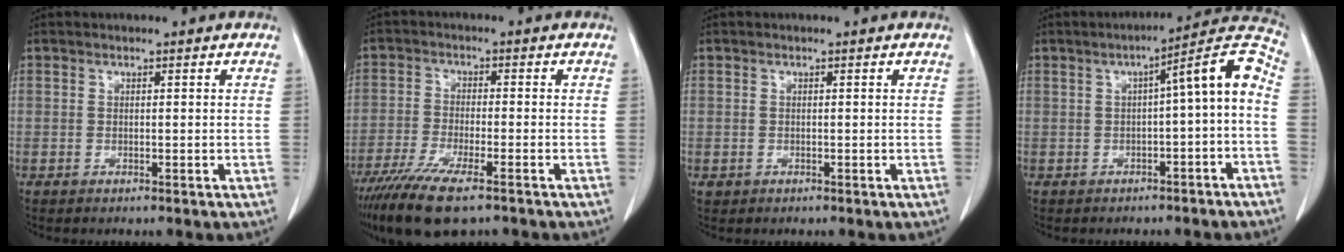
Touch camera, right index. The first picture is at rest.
{"total": 10.7, "force": [-7.6, 1.9, 7.3], "torque": [-0.129, -0.026, -0.126]}
{"total": 0.8, "force": [-0.2, 0.7, 0.1], "torque": [-0.002, 0.004, -0.001]}
{"total": 9.1, "force": [-1.3, 0.8, 9.0], "torque": [-0.116, 0.035, -0.021]}